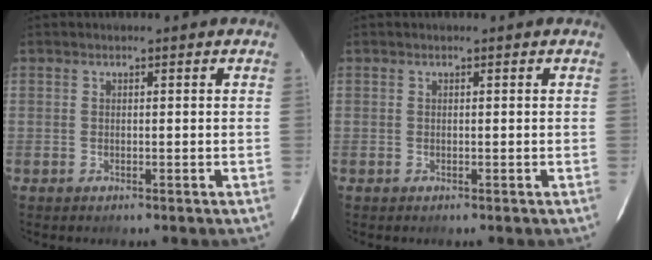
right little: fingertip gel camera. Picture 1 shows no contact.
{"total": 0.0}